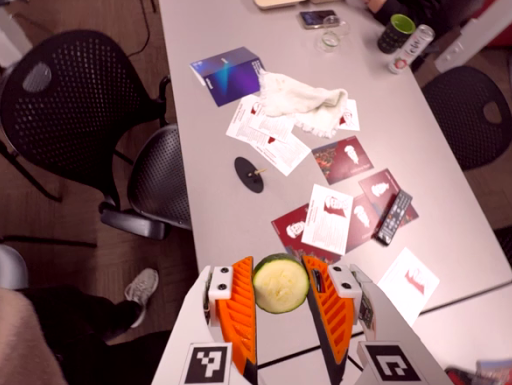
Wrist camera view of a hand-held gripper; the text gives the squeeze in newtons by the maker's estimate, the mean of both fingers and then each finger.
{"total": 10.5, "left": 10.1, "right": 10.9}